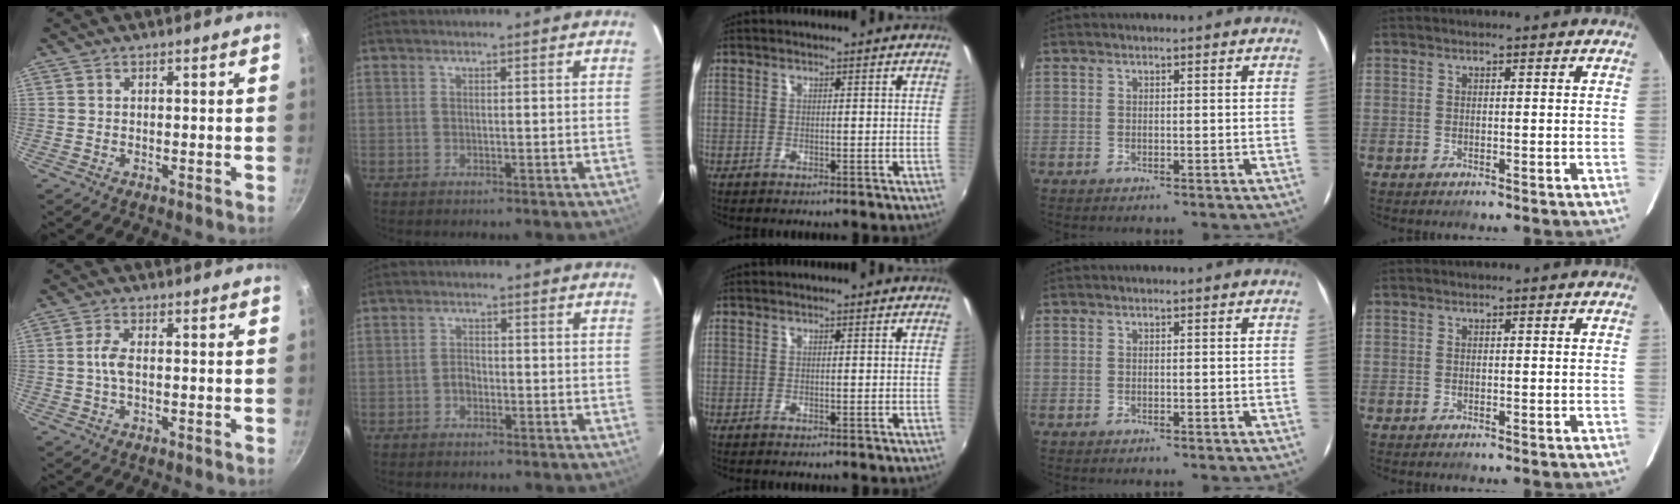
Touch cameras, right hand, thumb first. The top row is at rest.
{"thumb": {"total": 3.3, "force": [-0.3, 1.3, 3.0], "torque": [-0.072, 0.007, -0.010]}, "index": {"total": 1.8, "force": [-1.0, 1.4, 0.7], "torque": [-0.015, 0.004, -0.017]}}